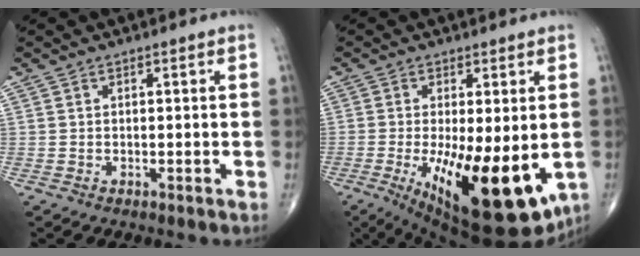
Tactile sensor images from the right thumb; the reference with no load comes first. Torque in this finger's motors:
{"motor_torque": [2.49, 2.31, 0.35, -0.23, 0.59]}